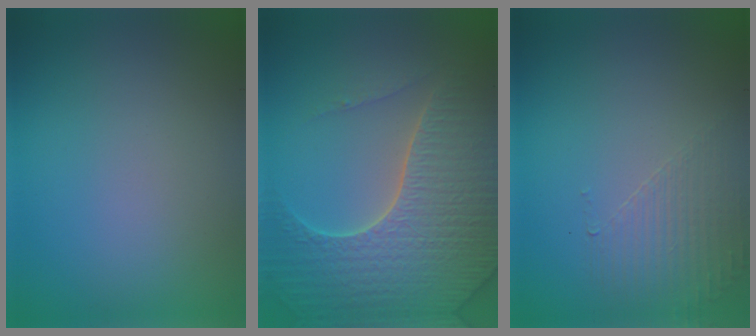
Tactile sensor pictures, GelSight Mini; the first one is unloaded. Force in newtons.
{"total": 7.0, "press": 6.7, "slide": 1.8}
{"total": 1.6, "press": 0.7, "slide": 1.4}